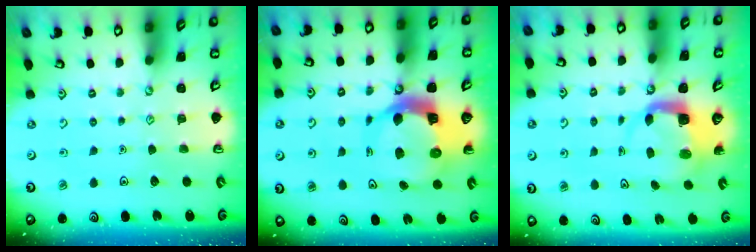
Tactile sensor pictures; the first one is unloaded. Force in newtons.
{"total": 11.1, "press": 11.0, "slide": 1.7}
{"total": 5.3, "press": 5.3, "slide": 0.8}